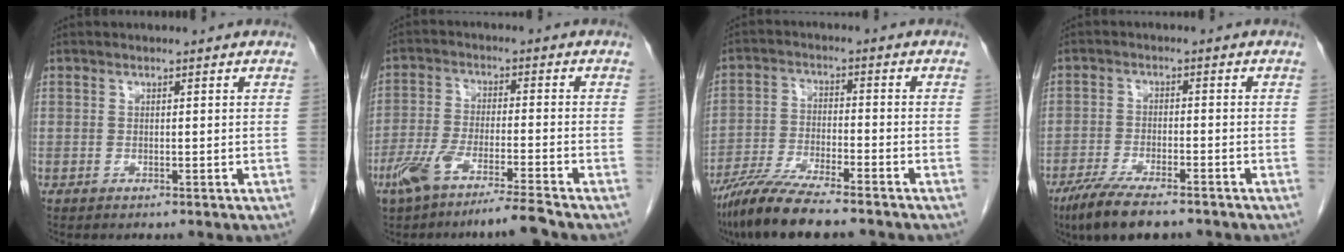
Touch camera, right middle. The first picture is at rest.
{"total": 8.7, "force": [-6.6, 0.0, 5.7], "torque": [-0.110, -0.018, -0.123]}
{"total": 9.9, "force": [-8.2, 0.7, 5.5], "torque": [-0.101, -0.028, -0.146]}
{"total": 9.5, "force": [-7.2, 1.9, 5.9], "torque": [-0.100, -0.020, -0.117]}